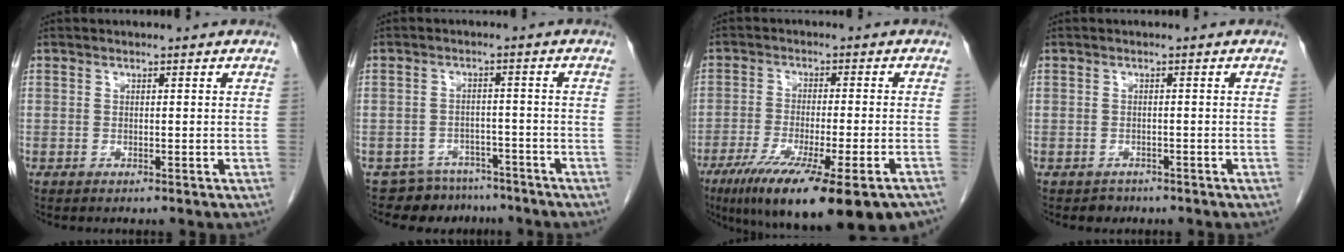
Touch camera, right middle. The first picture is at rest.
{"total": 6.8, "force": [-6.0, 3.0, -0.3], "torque": [0.014, 0.015, -0.082]}
{"total": 21.3, "force": [-15.3, 2.5, 14.6], "torque": [-0.186, -0.050, -0.228]}
{"total": 1.4, "force": [-1.0, 0.9, -0.1], "torque": [-0.006, 0.001, -0.016]}